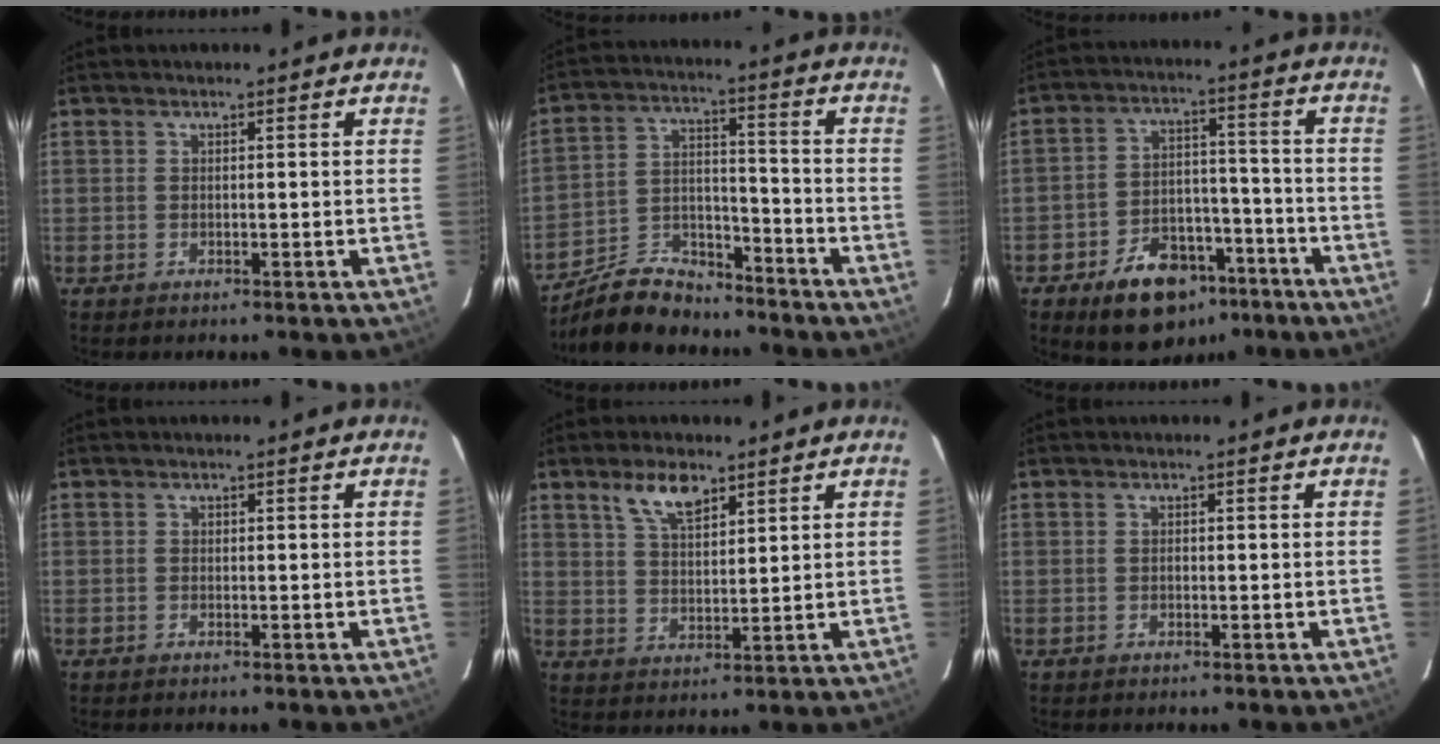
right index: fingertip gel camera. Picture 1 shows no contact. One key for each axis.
{"total": 12.6, "fx": -10.8, "fy": 5.0, "fz": 4.2, "tx": -0.099, "ty": 0.024, "tz": -0.183}
{"total": 14.2, "fx": -8.9, "fy": 8.7, "fz": 6.8, "tx": -0.132, "ty": 0.030, "tz": -0.116}
{"total": 0.0}
{"total": 6.8, "fx": 4.5, "fy": 2.8, "fz": 4.3, "tx": -0.074, "ty": 0.004, "tz": 0.086}
{"total": 0.0}